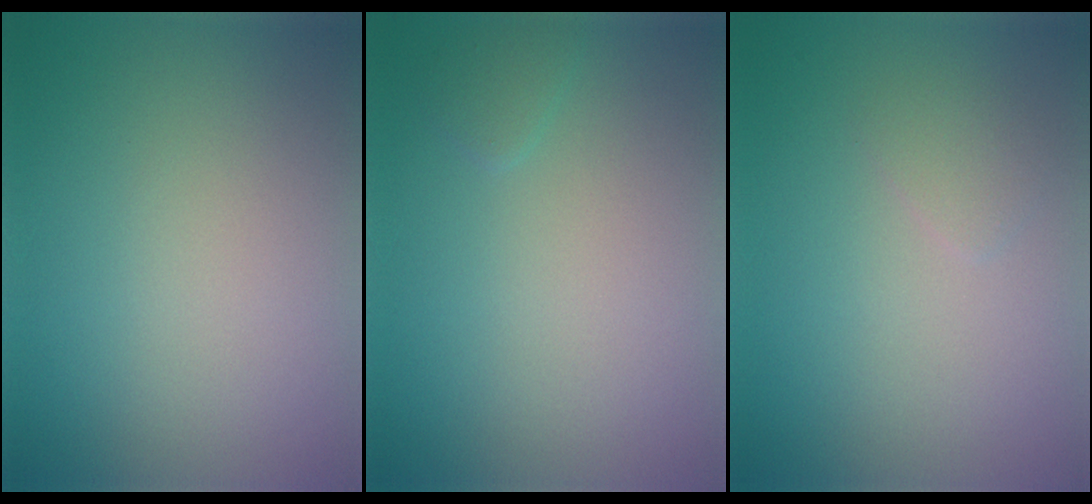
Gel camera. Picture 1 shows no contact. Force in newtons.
{"total": 0.8, "press": 0.8, "slide": 0.1}
{"total": 1.0, "press": 1.0, "slide": 0.0}